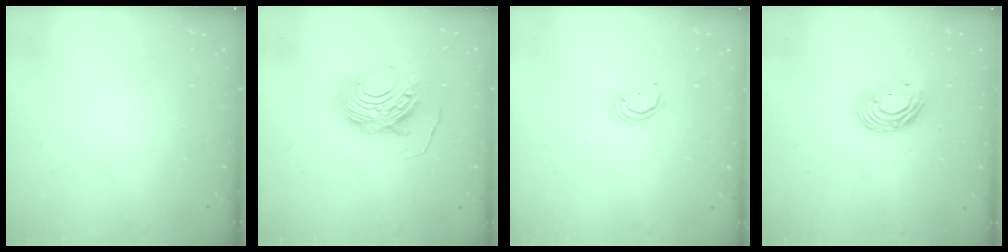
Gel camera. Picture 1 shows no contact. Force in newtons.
{"total": 12.8, "press": 12.7, "slide": 1.1}
{"total": 2.4, "press": 2.4, "slide": 0.3}
{"total": 9.8, "press": 9.8, "slide": 0.6}